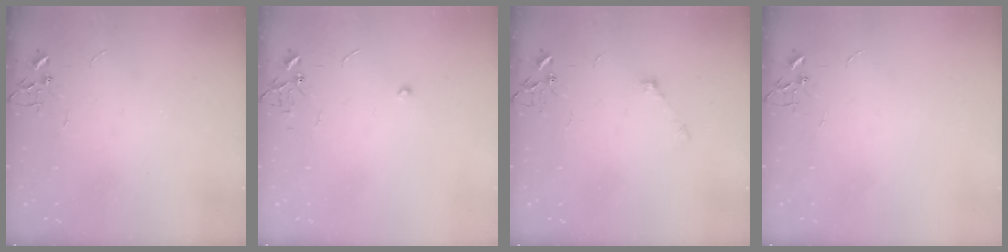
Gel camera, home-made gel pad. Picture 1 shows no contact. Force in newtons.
{"total": 5.6, "press": 5.5, "slide": 0.5}
{"total": 5.2, "press": 5.1, "slide": 1.1}
{"total": 0.0}